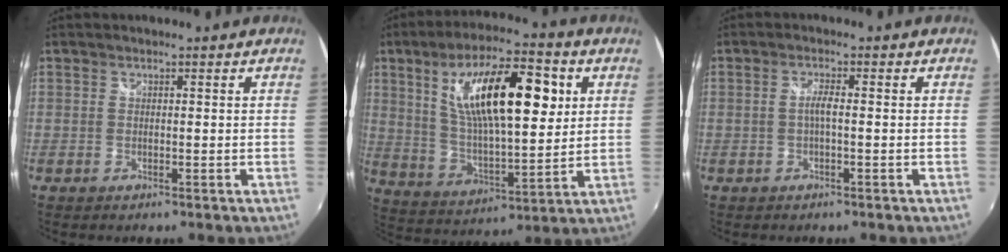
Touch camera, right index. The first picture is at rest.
{"total": 19.8, "force": [6.3, 7.0, 17.4], "torque": [-0.304, 0.016, 0.116]}
{"total": 1.7, "force": [-0.4, 0.0, 1.6], "torque": [-0.031, 0.002, -0.010]}